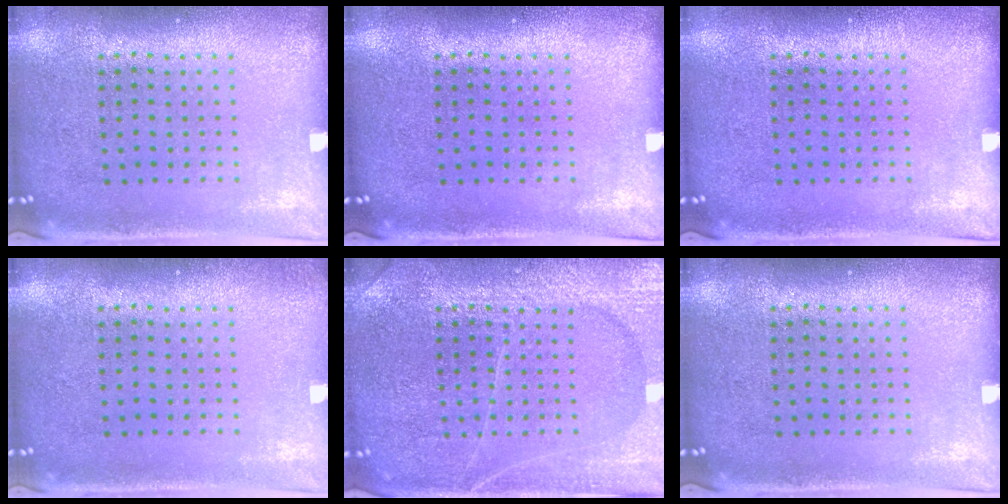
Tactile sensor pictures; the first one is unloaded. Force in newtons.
{"total": 0.0}
{"total": 0.0}
{"total": 0.6, "press": 0.6, "slide": 0.1}
{"total": 3.6, "press": 3.6, "slide": 0.3}
{"total": 0.0}